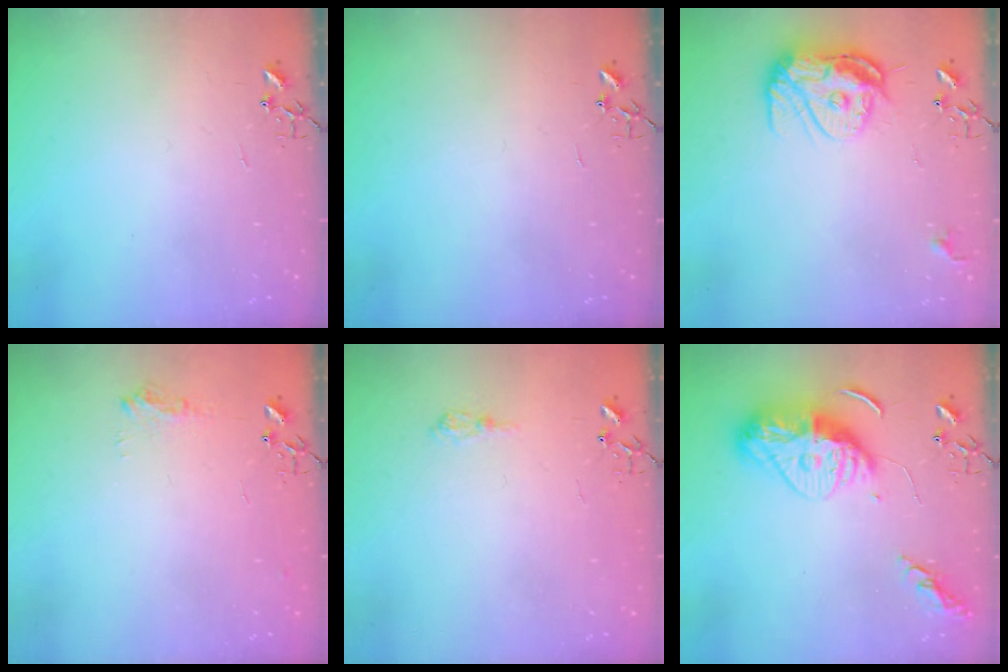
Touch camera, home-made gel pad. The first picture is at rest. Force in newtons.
{"total": 0.0}
{"total": 12.4, "press": 12.4, "slide": 1.4}
{"total": 8.2, "press": 8.2, "slide": 0.9}
{"total": 6.5, "press": 6.5, "slide": 0.9}
{"total": 15.2, "press": 15.2, "slide": 1.3}